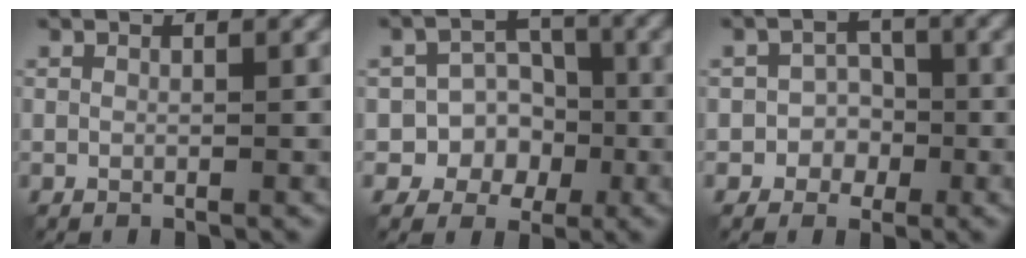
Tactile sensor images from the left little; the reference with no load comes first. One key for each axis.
{"total": 5.7, "fx": -2.1, "fy": 5.1, "fz": 1.5, "tx": 0.007, "ty": 0.010, "tz": -0.056}
{"total": 2.8, "fx": -1.0, "fy": 2.5, "fz": 0.7, "tx": 0.013, "ty": 0.009, "tz": -0.032}